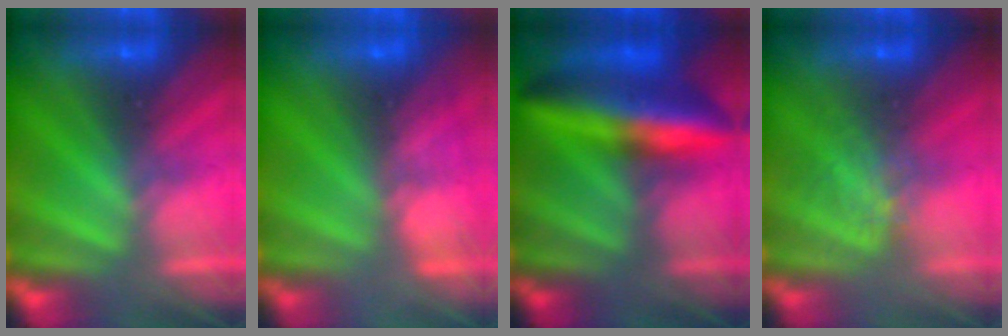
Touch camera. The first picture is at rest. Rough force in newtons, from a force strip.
{"total": 8.3}
{"total": 7.4}
{"total": 1.2}